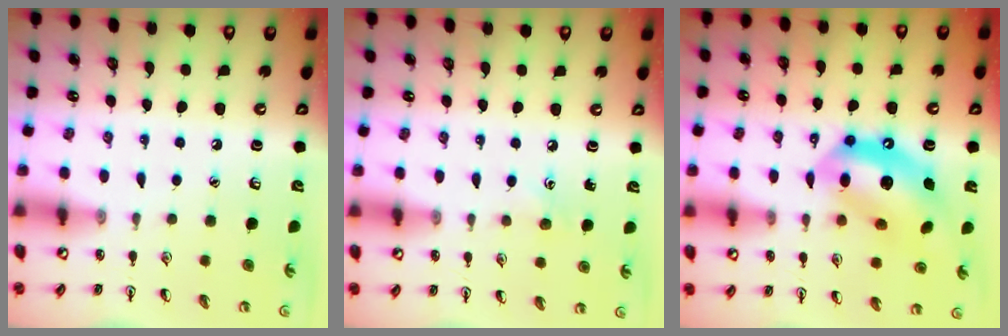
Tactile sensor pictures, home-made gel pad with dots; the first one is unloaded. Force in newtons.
{"total": 4.5, "press": 4.2, "slide": 1.6}
{"total": 13.4, "press": 13.0, "slide": 3.5}